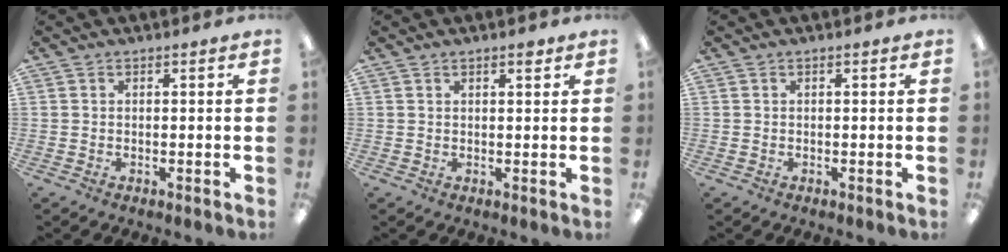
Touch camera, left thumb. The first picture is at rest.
{"total": 1.7, "force": [1.3, 0.5, 1.1], "torque": [-0.014, -0.002, 0.020]}
{"total": 0.0}